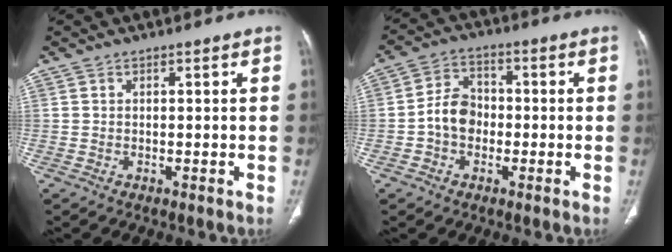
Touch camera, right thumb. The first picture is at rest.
{"total": 6.8, "force": [-1.3, 5.3, 4.0], "torque": [-0.053, 0.023, -0.036]}